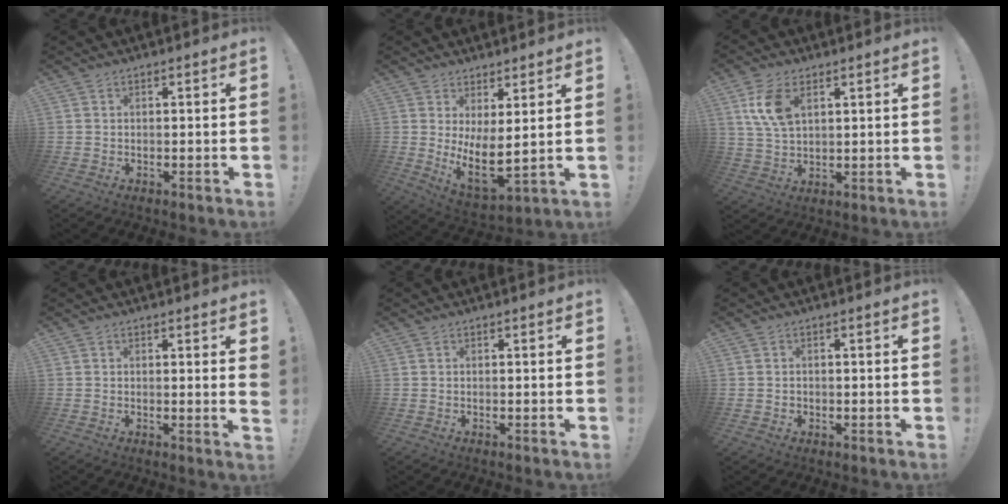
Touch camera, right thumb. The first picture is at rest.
{"total": 8.1, "force": [2.9, 2.7, 7.1], "torque": [-0.106, -0.049, 0.061]}
{"total": 9.3, "force": [4.0, 5.1, 6.7], "torque": [-0.127, -0.008, 0.072]}
{"total": 2.0, "force": [1.1, -0.3, 1.6], "torque": [-0.011, -0.014, 0.015]}
{"total": 0.0}
{"total": 1.0, "force": [-0.4, 0.9, 0.0], "torque": [-0.006, 0.005, -0.007]}